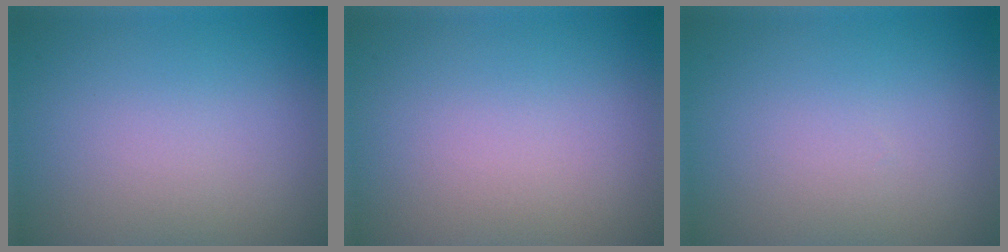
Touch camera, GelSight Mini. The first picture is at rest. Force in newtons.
{"total": 0.0}
{"total": 0.0}